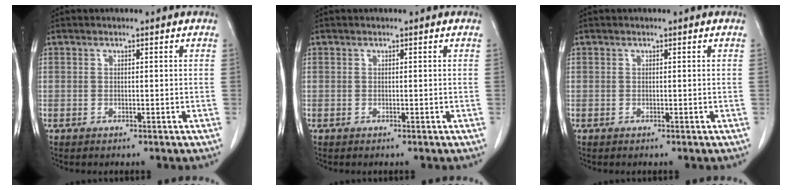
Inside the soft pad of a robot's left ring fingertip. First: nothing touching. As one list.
[{"total": 0.0}, {"total": 0.0}]